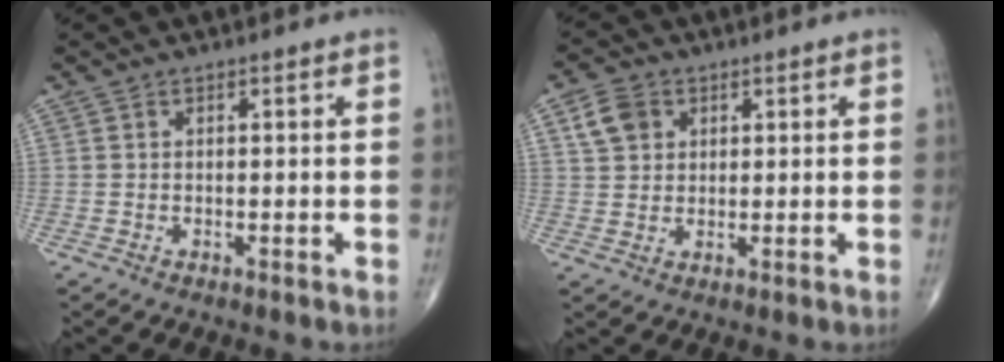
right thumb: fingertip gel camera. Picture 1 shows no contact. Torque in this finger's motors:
{"motor_torque": [-0.33, 0.42, -0.10, 0.03, 0.05]}